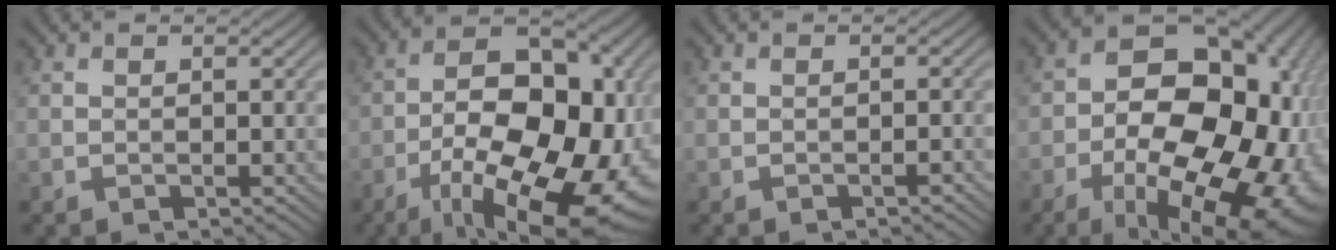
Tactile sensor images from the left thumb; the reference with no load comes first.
{"total": 19.2, "force": [-7.4, 9.8, 14.8], "torque": [-0.227, -0.002, -0.112]}
{"total": 0.6, "force": [-0.5, -0.1, 0.2], "torque": [-0.002, 0.007, -0.007]}
{"total": 23.8, "force": [-8.1, 14.4, 17.1], "torque": [-0.235, -0.019, -0.108]}